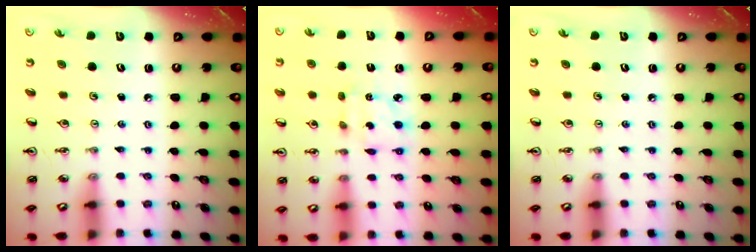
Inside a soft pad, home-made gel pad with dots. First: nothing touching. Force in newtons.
{"total": 4.4, "press": 4.4, "slide": 0.2}
{"total": 0.0}